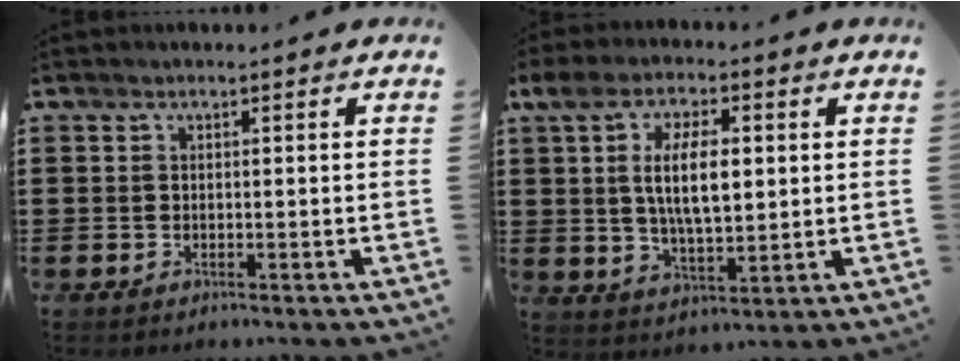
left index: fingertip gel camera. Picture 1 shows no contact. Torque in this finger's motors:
{"motor_torque": [2.14, 0.00, 1.06, 0.21]}